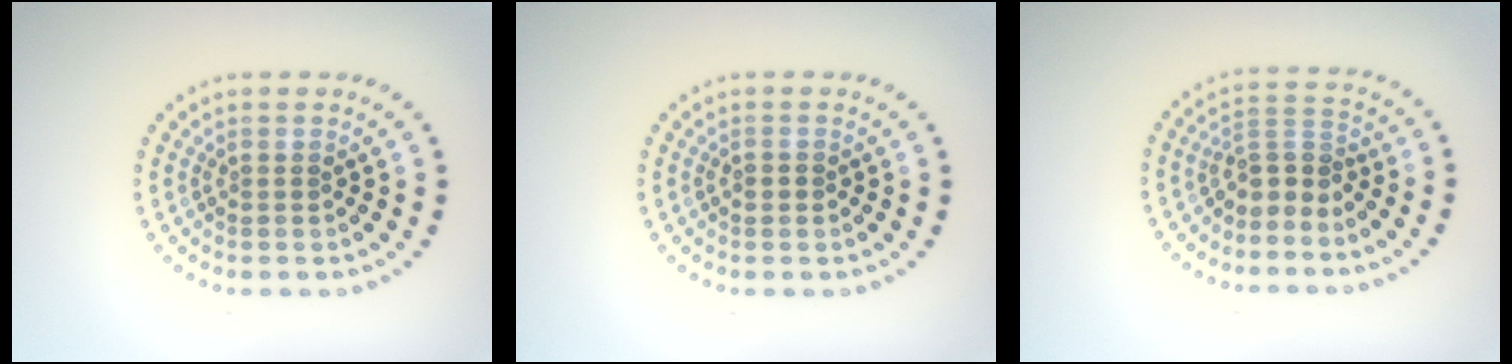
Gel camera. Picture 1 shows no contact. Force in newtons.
{"total": 1.1, "press": 1.1, "slide": 0.1}
{"total": 2.7, "press": 2.0, "slide": 1.9}